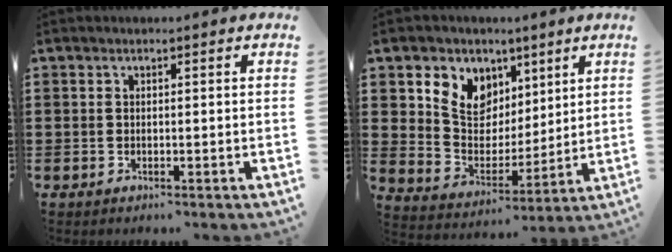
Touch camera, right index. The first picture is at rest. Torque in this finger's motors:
{"motor_torque": [0.73, -0.01, 0.55, 0.13]}